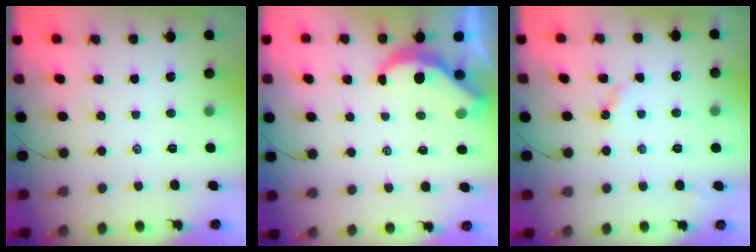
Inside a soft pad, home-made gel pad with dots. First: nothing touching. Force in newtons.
{"total": 4.2, "press": 4.1, "slide": 0.5}
{"total": 3.5, "press": 3.4, "slide": 0.4}